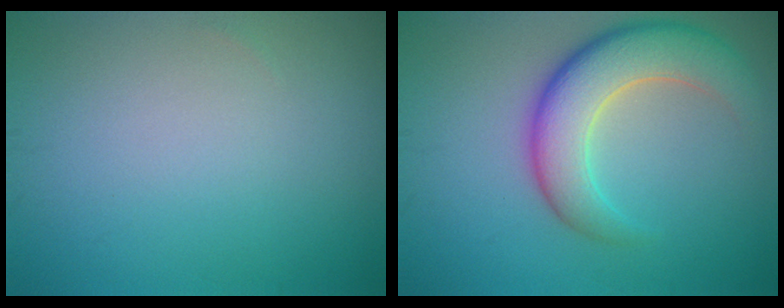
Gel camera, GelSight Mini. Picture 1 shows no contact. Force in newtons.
{"total": 6.6, "press": 6.5, "slide": 0.5}